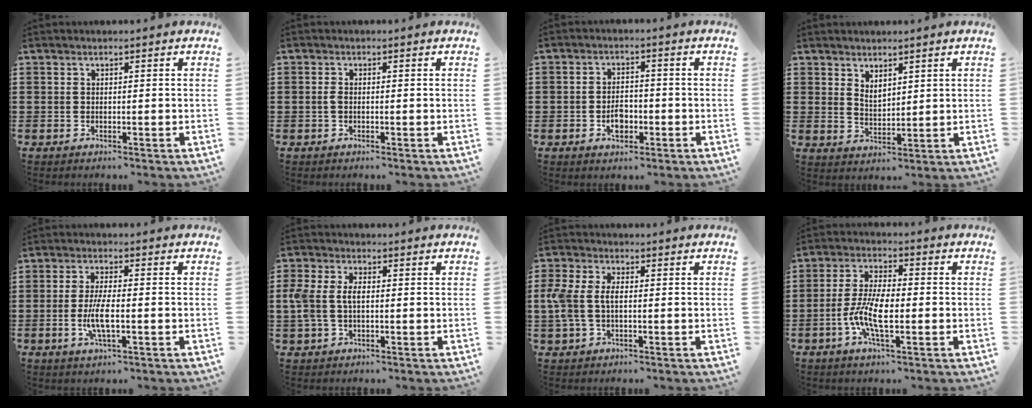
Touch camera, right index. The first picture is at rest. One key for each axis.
{"total": 1.2, "fx": -0.2, "fy": 0.7, "fz": 1.0, "tx": -0.028, "ty": -0.001, "tz": -0.008}
{"total": 3.7, "fx": -1.4, "fy": 2.2, "fz": 2.6, "tx": -0.043, "ty": -0.003, "tz": -0.025}
{"total": 2.6, "fx": 2.2, "fy": 1.2, "fz": 0.7, "tx": -0.019, "ty": 0.003, "tz": 0.043}
{"total": 5.4, "fx": -1.3, "fy": 1.4, "fz": 5.1, "tx": -0.113, "ty": -0.006, "tz": -0.031}
{"total": 4.7, "fx": 0.0, "fy": 2.9, "fz": 3.7, "tx": -0.106, "ty": -0.002, "tz": -0.011}
{"total": 5.0, "fx": -0.3, "fy": 2.9, "fz": 4.1, "tx": -0.116, "ty": -0.006, "tz": -0.016}
{"total": 7.8, "fx": -2.1, "fy": 2.5, "fz": 7.1, "tx": -0.160, "ty": -0.012, "tz": -0.045}